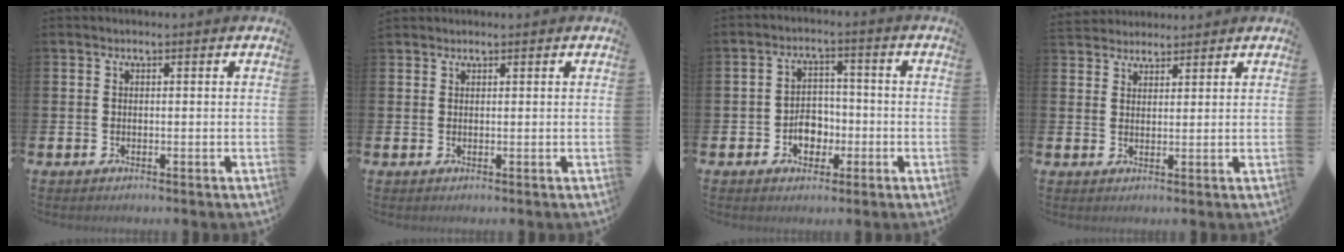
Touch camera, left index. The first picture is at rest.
{"total": 1.0, "force": [1.0, 0.3, -0.1], "torque": [0.012, -0.002, 0.016]}
{"total": 4.3, "force": [-1.4, 3.3, 2.4], "torque": [-0.030, 0.001, -0.035]}
{"total": 3.1, "force": [2.9, 1.0, -0.4], "torque": [0.001, -0.009, 0.053]}